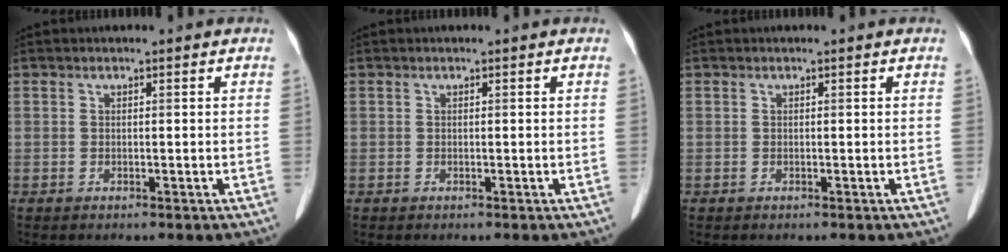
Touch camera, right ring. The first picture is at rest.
{"total": 0.0}
{"total": 0.0}